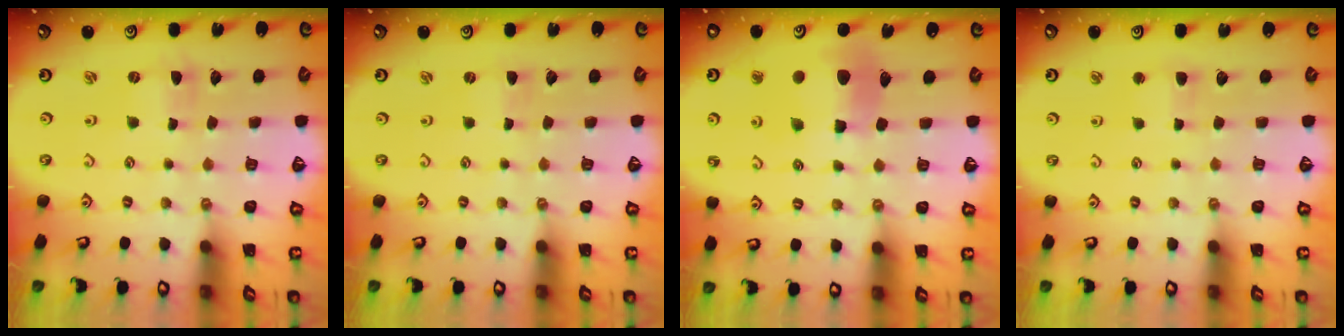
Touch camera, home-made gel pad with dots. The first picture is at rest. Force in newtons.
{"total": 0.0}
{"total": 11.8, "press": 11.7, "slide": 1.7}
{"total": 2.6, "press": 2.6, "slide": 0.4}